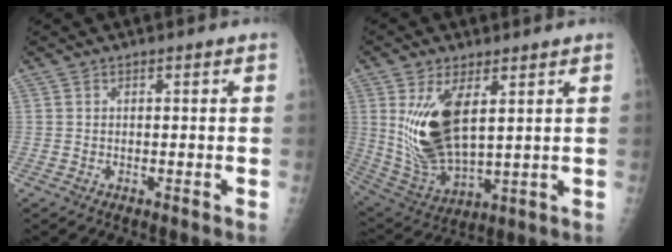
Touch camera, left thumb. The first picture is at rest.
{"total": 15.0, "force": [4.1, 6.9, 12.6], "torque": [-0.235, -0.026, 0.099]}